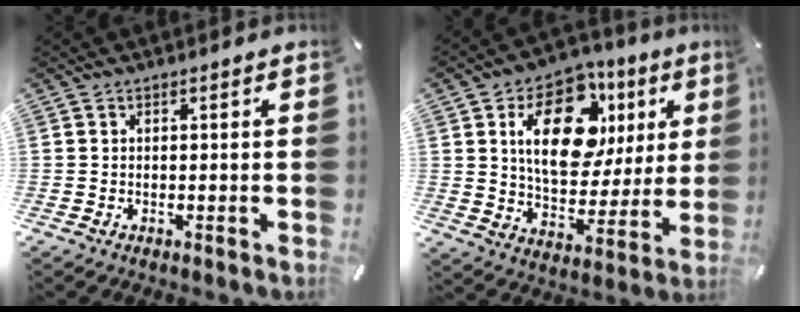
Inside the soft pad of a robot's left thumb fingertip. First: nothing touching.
{"total": 19.0, "force": [7.5, 12.1, 12.5], "torque": [-0.196, -0.013, 0.131]}